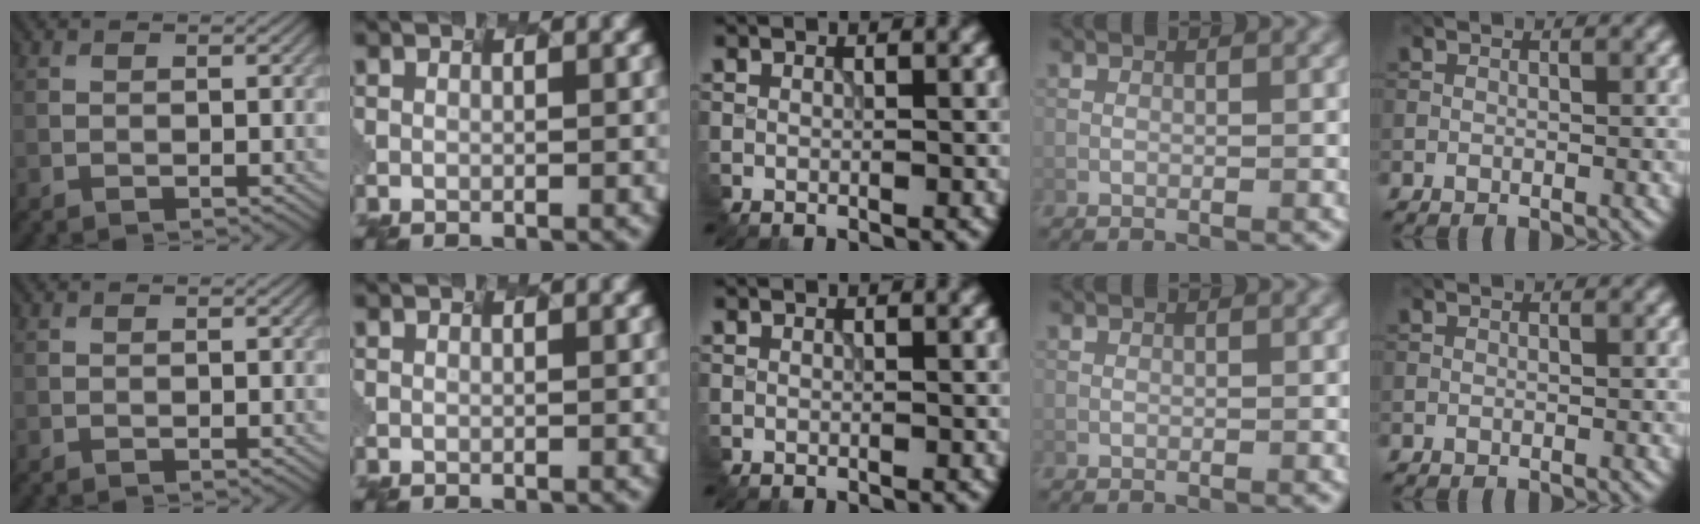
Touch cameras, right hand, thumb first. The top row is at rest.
{}